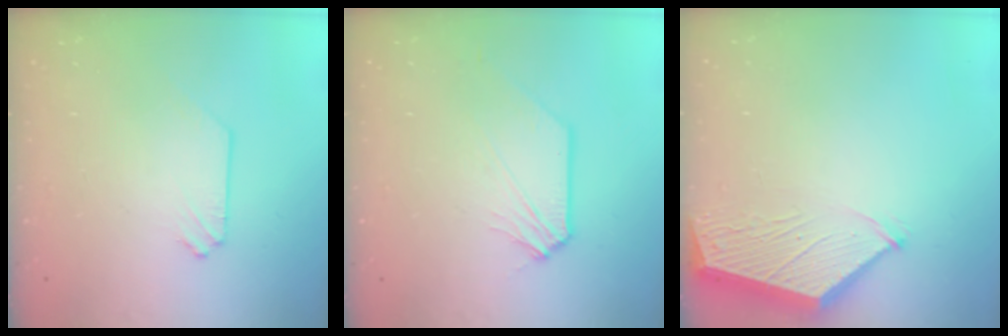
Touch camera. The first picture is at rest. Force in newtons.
{"total": 1.6, "press": 1.6, "slide": 0.2}
{"total": 2.9, "press": 2.9, "slide": 0.4}